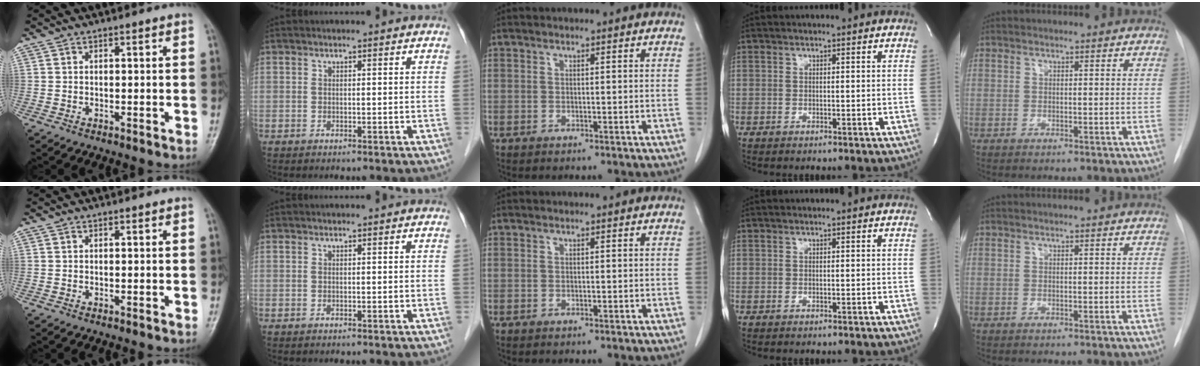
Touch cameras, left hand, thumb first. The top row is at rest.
{}